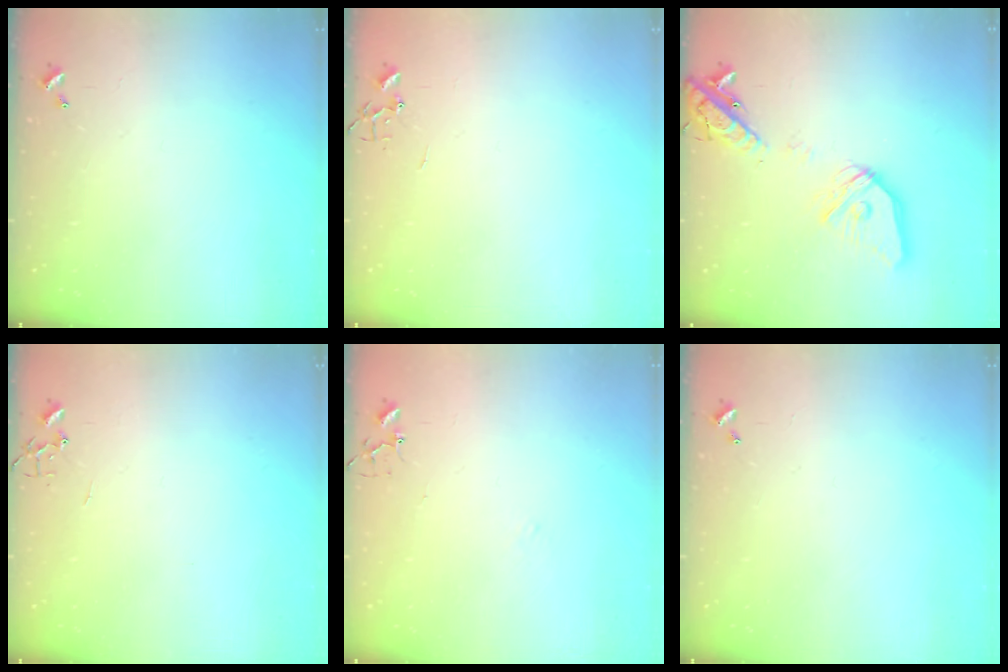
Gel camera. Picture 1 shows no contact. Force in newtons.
{"total": 0.0}
{"total": 18.6, "press": 18.3, "slide": 3.1}
{"total": 0.0}
{"total": 5.7, "press": 5.6, "slide": 0.7}
{"total": 0.0}